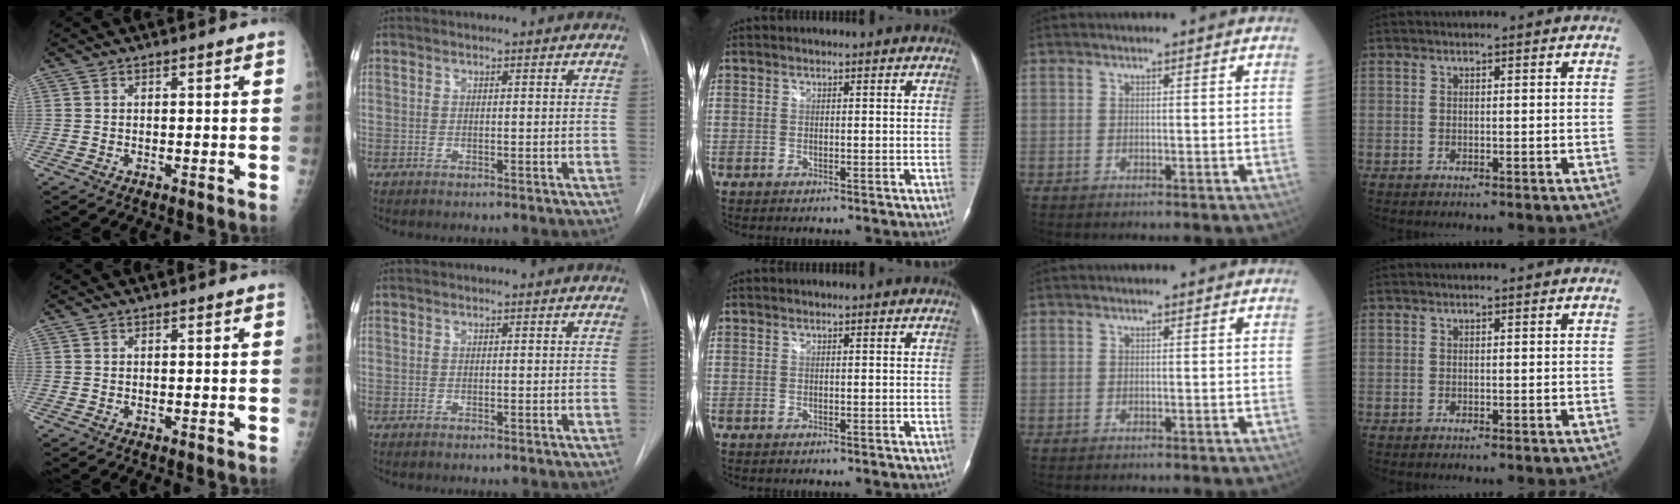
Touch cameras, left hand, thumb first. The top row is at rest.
{}